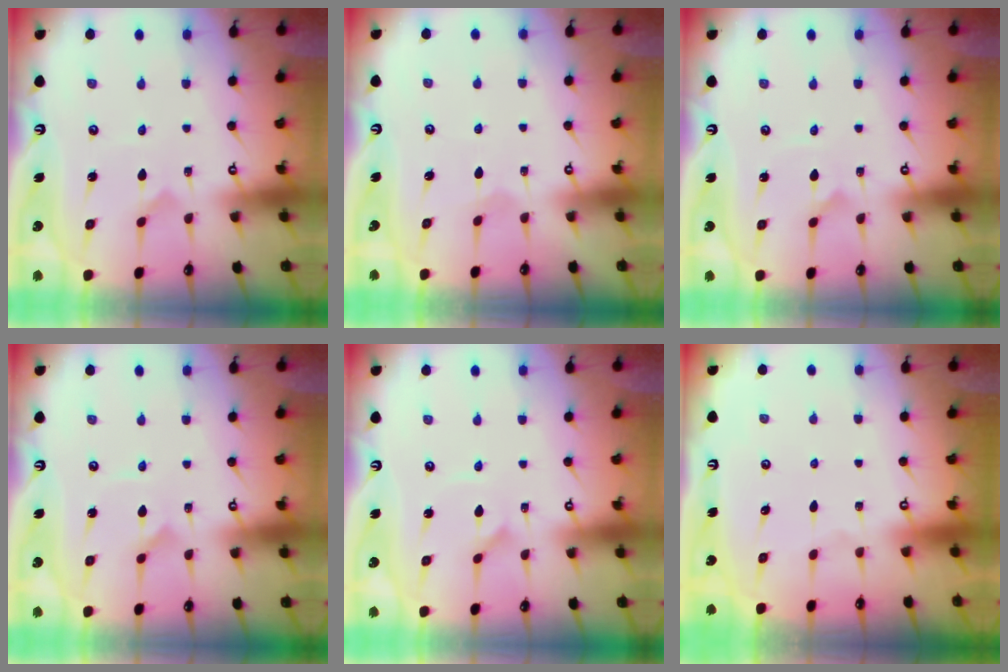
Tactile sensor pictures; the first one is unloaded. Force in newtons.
{"total": 1.7, "press": 1.7, "slide": 0.1}
{"total": 0.0}
{"total": 1.4, "press": 1.4, "slide": 0.2}
{"total": 1.0, "press": 1.0, "slide": 0.2}
{"total": 0.0}